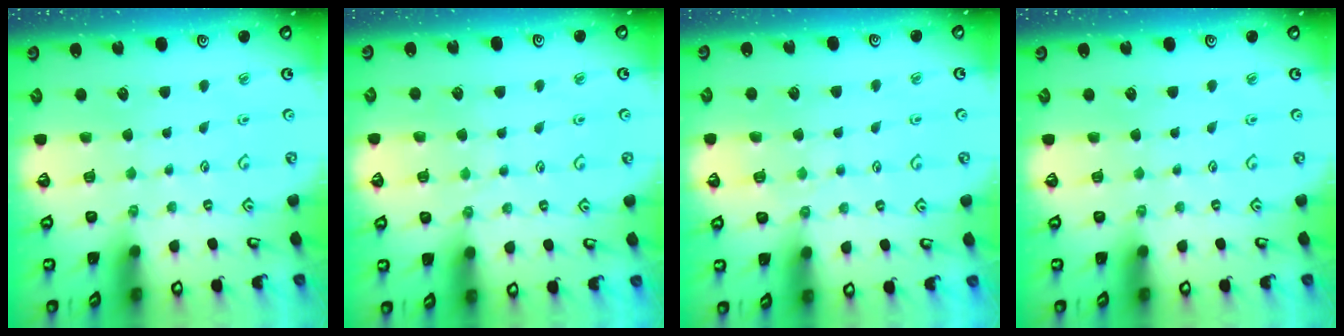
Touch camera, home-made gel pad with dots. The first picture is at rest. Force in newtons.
{"total": 4.3, "press": 4.3, "slide": 0.5}
{"total": 4.0, "press": 3.9, "slide": 0.6}
{"total": 0.0}